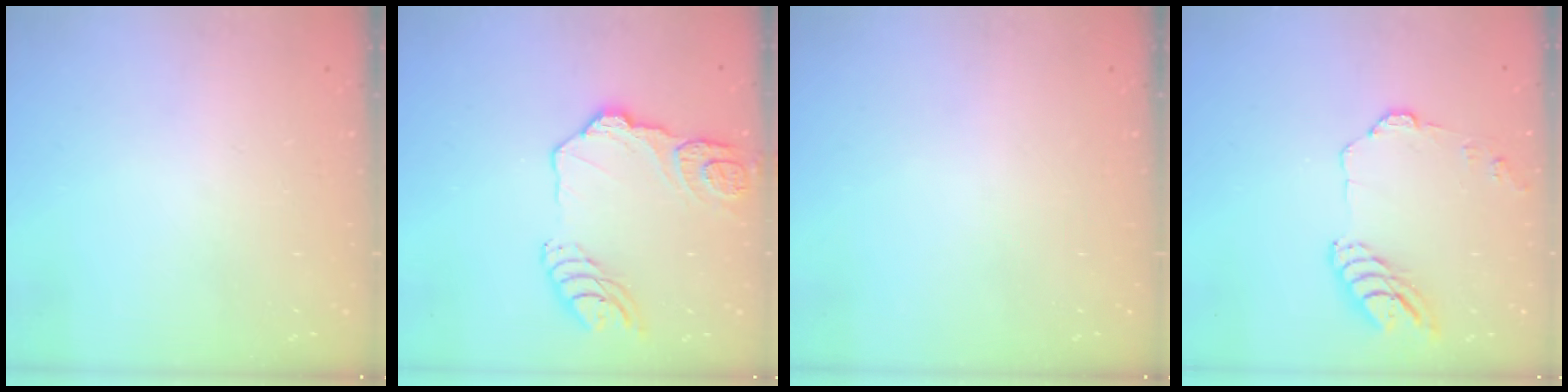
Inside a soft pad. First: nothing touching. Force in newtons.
{"total": 16.3, "press": 16.2, "slide": 1.9}
{"total": 0.0}
{"total": 11.6, "press": 11.6, "slide": 0.8}